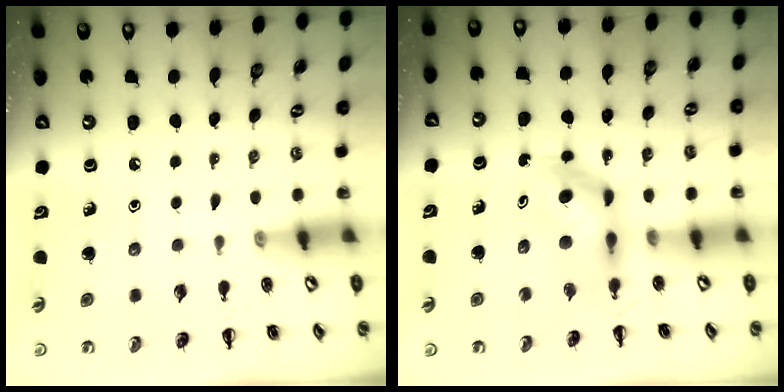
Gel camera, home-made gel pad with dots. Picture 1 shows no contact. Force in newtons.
{"total": 5.1, "press": 5.0, "slide": 0.6}